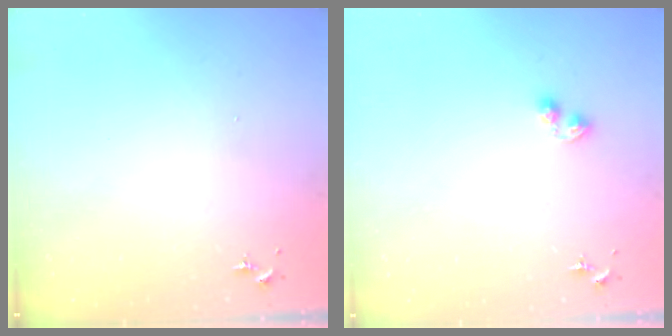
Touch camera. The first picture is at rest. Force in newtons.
{"total": 3.7, "press": 3.7, "slide": 0.5}